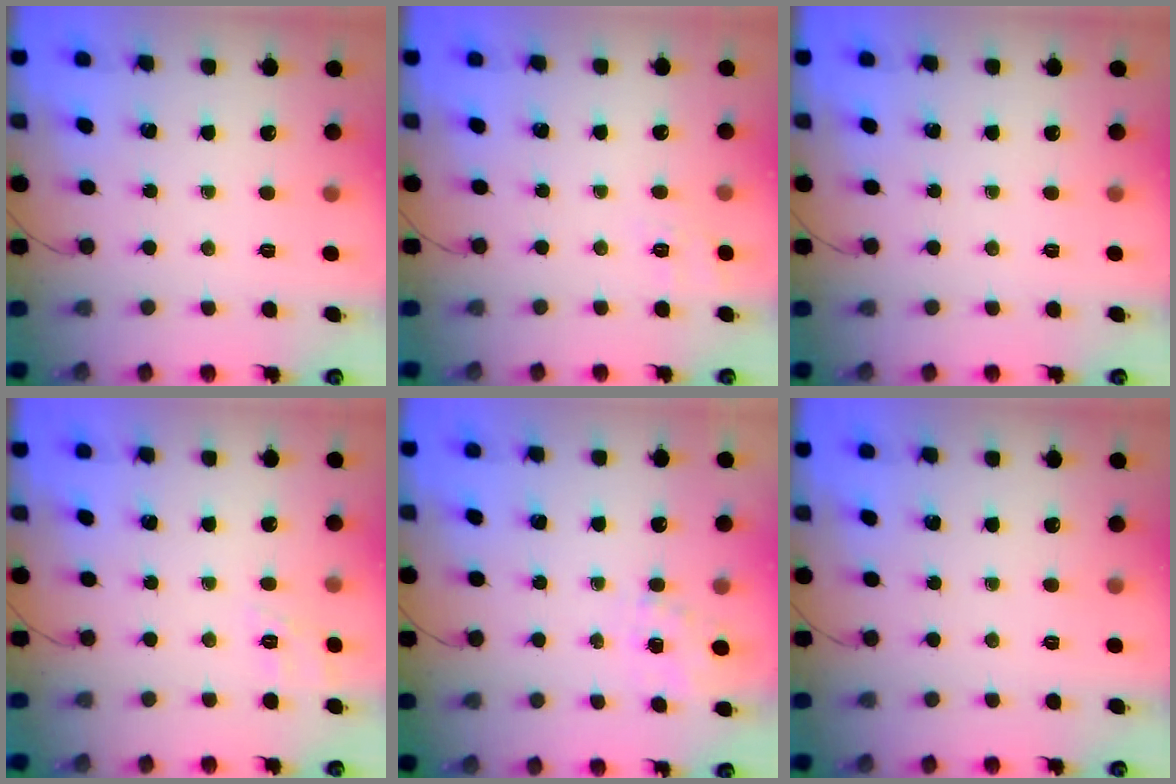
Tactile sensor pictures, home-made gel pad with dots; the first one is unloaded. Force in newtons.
{"total": 9.0, "press": 8.8, "slide": 1.8}
{"total": 0.0}
{"total": 8.4, "press": 8.2, "slide": 2.0}
{"total": 1.4, "press": 0.8, "slide": 1.1}
{"total": 0.0}